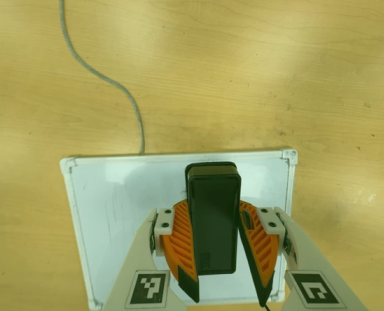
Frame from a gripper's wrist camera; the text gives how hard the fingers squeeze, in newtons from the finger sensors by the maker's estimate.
{"total": 9.5, "left": 9.5, "right": 9.4}